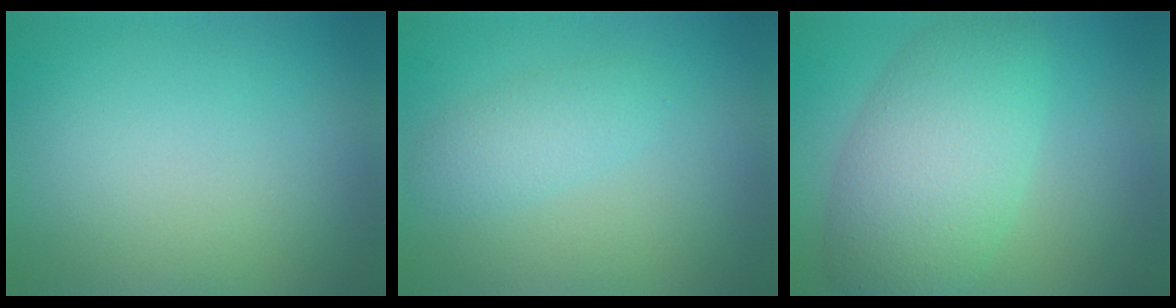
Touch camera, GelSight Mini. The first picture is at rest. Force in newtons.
{"total": 2.0, "press": 2.0, "slide": 0.1}
{"total": 7.7, "press": 7.7, "slide": 0.3}